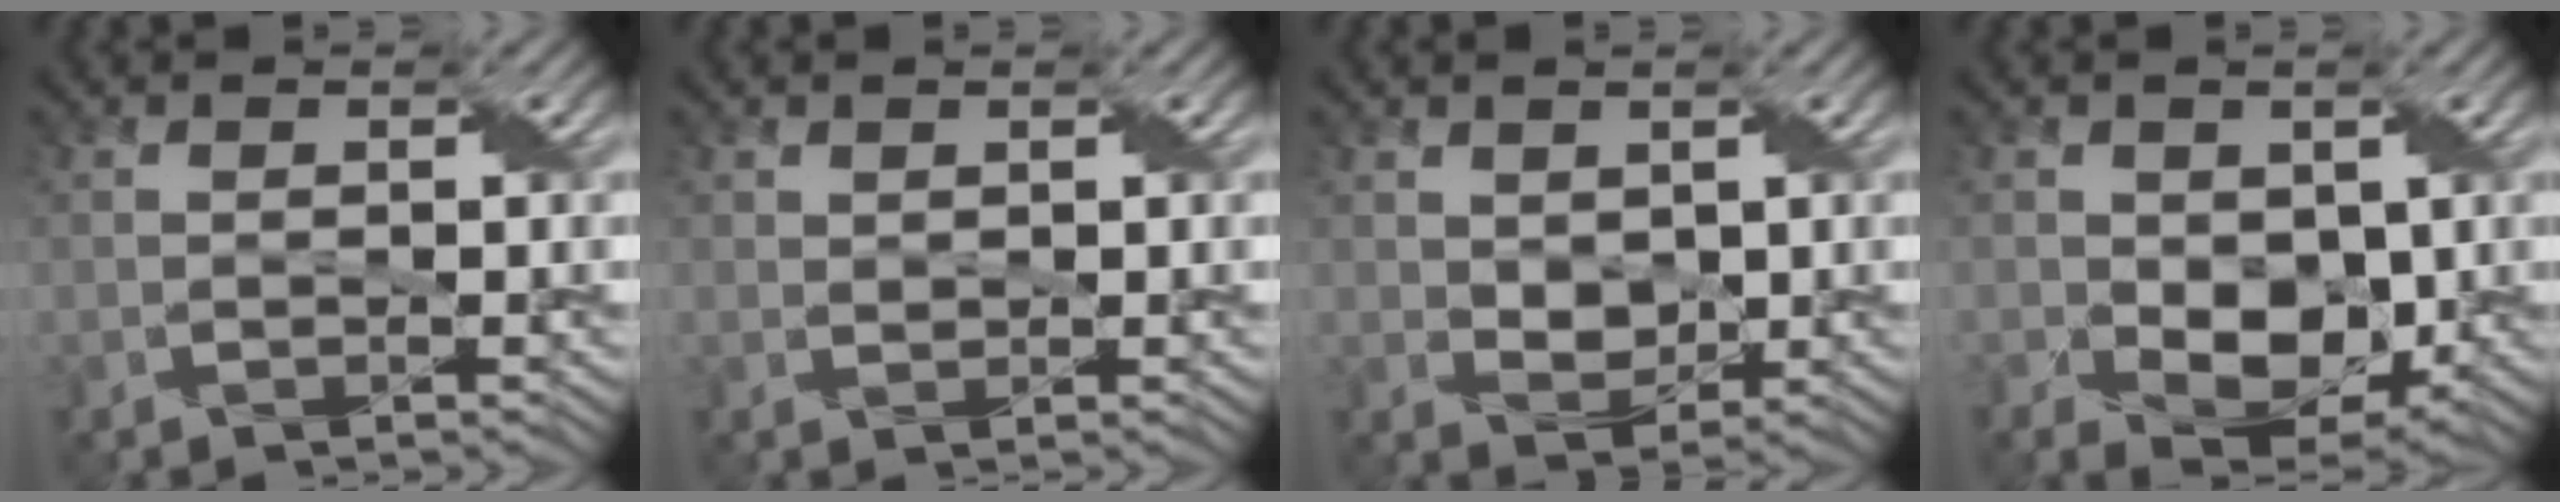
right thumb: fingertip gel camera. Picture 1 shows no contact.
{"total": 0.8, "force": [0.7, 0.3, 0.1], "torque": [-0.006, 0.000, 0.014]}
{"total": 2.9, "force": [1.1, 2.1, 1.7], "torque": [-0.036, -0.005, 0.021]}
{"total": 6.2, "force": [-0.5, 4.5, 4.2], "torque": [-0.082, -0.022, -0.001]}